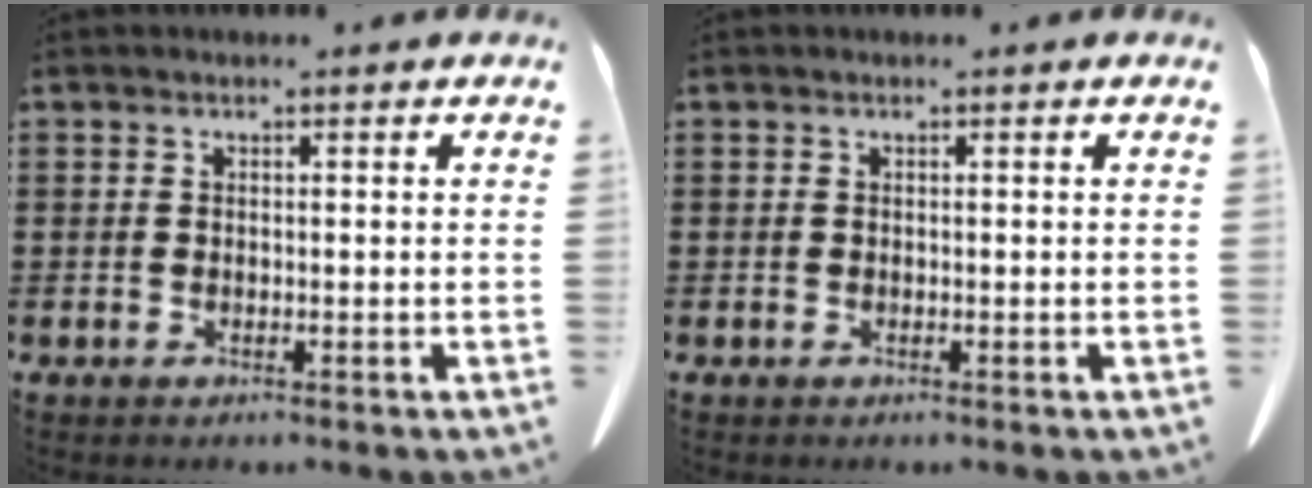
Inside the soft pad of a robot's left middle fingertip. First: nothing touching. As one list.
[{"total": 0.0}]